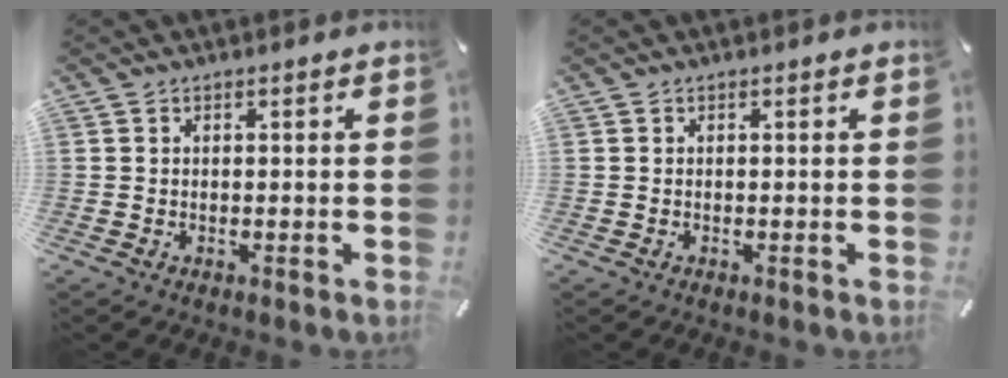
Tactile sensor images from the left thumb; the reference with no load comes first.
{"total": 0.0}